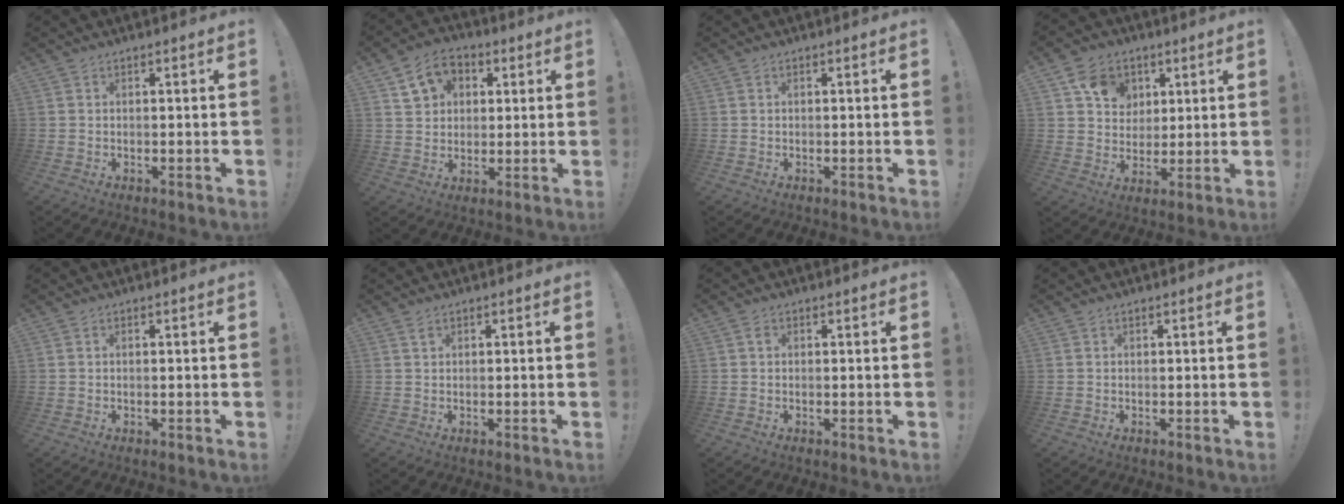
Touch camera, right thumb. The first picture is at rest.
{"total": 10.0, "force": [4.3, 8.2, 3.8], "torque": [-0.055, -0.013, 0.084]}
{"total": 0.0}
{"total": 11.0, "force": [4.9, 9.0, 3.9], "torque": [-0.057, -0.016, 0.098]}
{"total": 0.0}
{"total": 1.1, "force": [0.6, 0.5, 0.8], "torque": [-0.012, 0.000, 0.010]}
{"total": 0.9, "force": [0.3, 0.6, 0.6], "torque": [-0.005, 0.003, 0.002]}
{"total": 0.0}